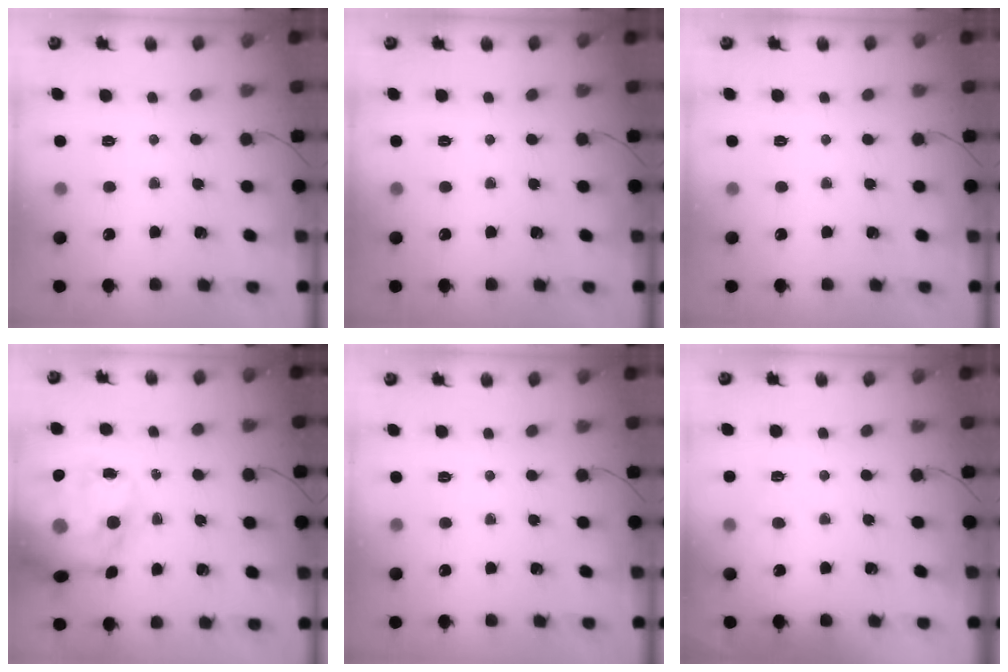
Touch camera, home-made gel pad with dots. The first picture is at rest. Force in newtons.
{"total": 0.0}
{"total": 0.0}
{"total": 18.7, "press": 18.2, "slide": 4.2}
{"total": 0.0}
{"total": 3.6, "press": 3.4, "slide": 1.1}